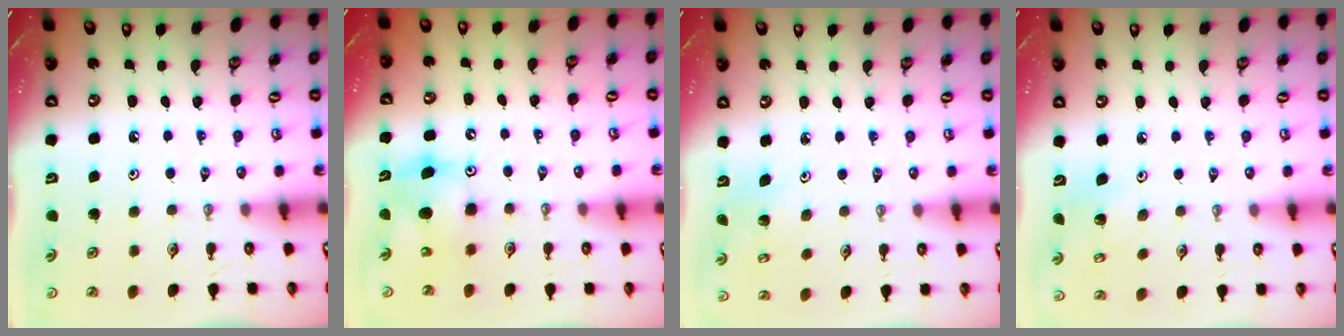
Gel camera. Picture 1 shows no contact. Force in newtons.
{"total": 8.4, "press": 8.3, "slide": 1.3}
{"total": 2.7, "press": 2.7, "slide": 0.2}
{"total": 5.4, "press": 4.9, "slide": 2.3}